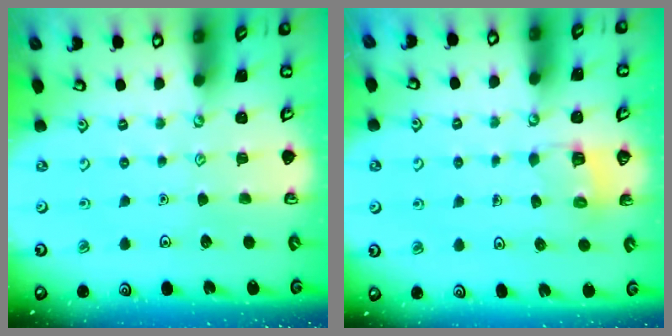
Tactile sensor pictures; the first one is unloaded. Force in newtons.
{"total": 3.6, "press": 3.6, "slide": 0.2}